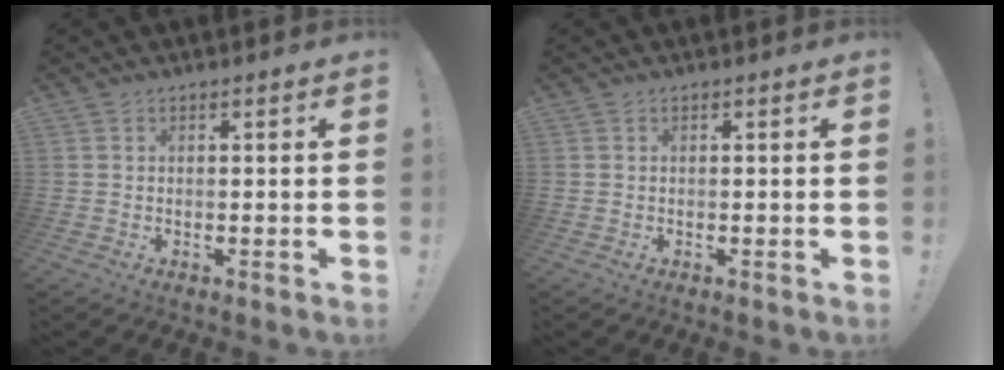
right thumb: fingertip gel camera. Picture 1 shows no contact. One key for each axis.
{"total": 0.0}